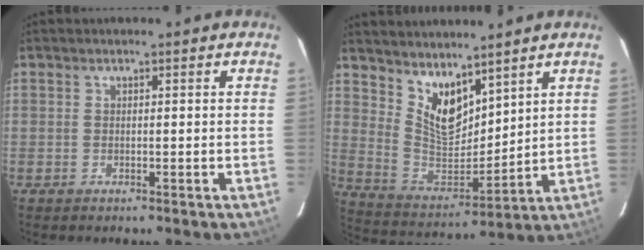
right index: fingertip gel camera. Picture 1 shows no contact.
{"total": 11.1, "force": [7.6, 5.2, 6.3], "torque": [-0.113, -0.011, 0.157]}